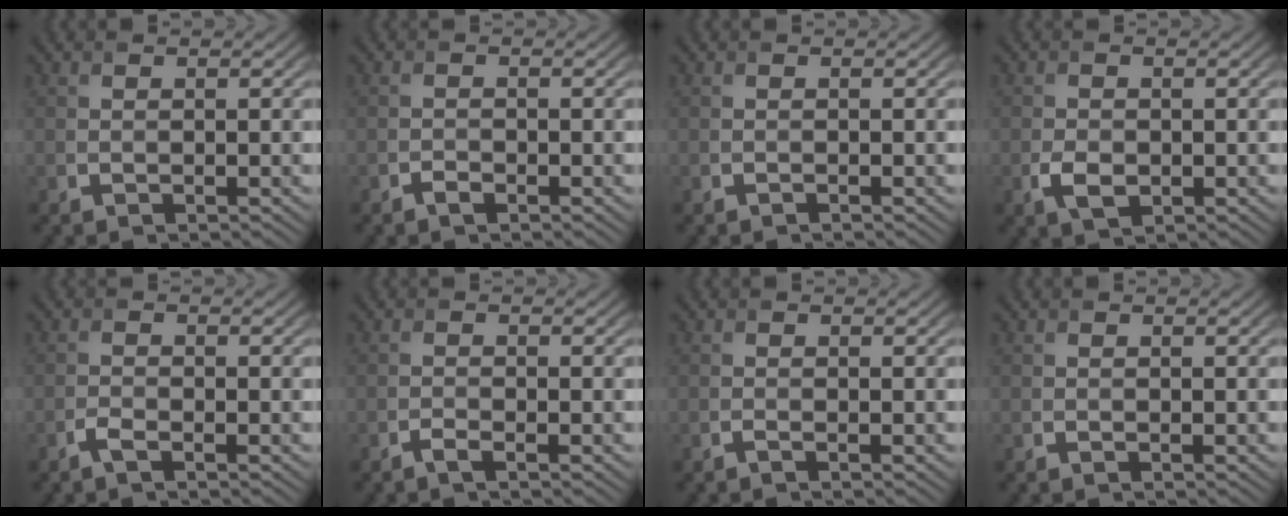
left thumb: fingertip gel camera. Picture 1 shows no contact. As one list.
[{"total": 1.0, "force": [-0.7, 0.4, 0.5], "torque": [-0.010, -0.001, -0.014]}, {"total": 0.0}, {"total": 2.7, "force": [-0.8, 1.8, 1.9], "torque": [-0.042, -0.007, -0.014]}, {"total": 1.4, "force": [-1.0, 0.4, 0.9], "torque": [-0.023, 0.001, -0.024]}, {"total": 1.1, "force": [-0.7, 0.1, 0.7], "torque": [-0.015, 0.001, -0.016]}, {"total": 0.6, "force": [-0.3, 0.0, 0.4], "torque": [-0.011, -0.002, -0.008]}, {"total": 0.0}]